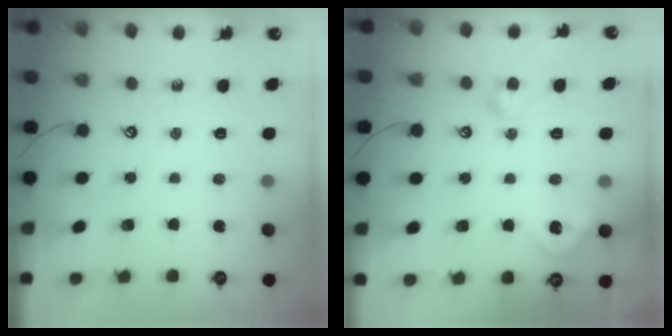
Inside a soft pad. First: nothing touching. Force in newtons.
{"total": 7.1, "press": 7.1, "slide": 1.0}